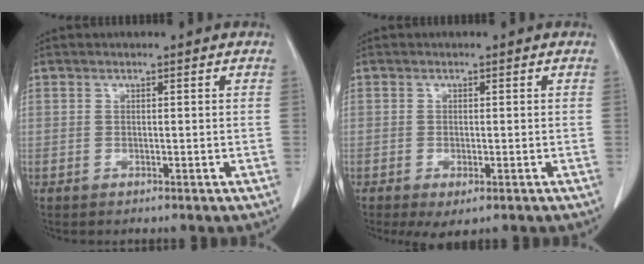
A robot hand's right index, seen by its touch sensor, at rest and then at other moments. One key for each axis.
{"total": 3.1, "fx": -1.7, "fy": 1.1, "fz": 2.4, "tx": -0.037, "ty": -0.006, "tz": -0.019}